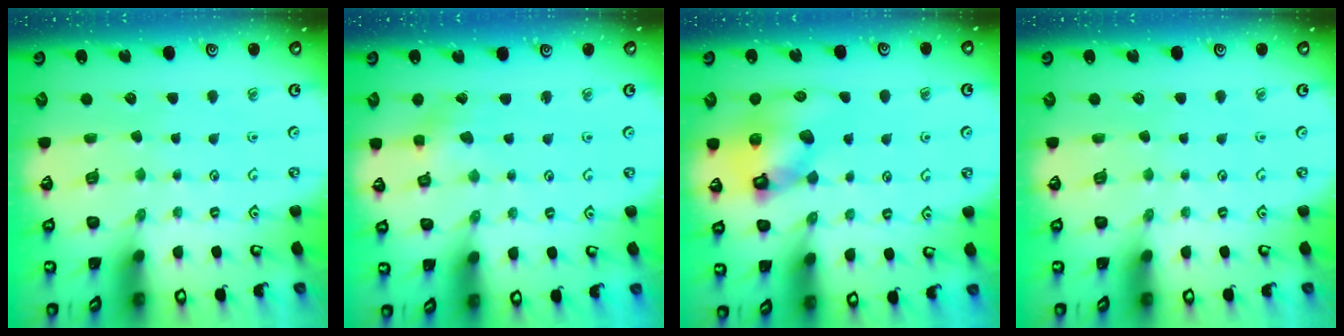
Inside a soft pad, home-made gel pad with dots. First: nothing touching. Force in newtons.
{"total": 2.2, "press": 2.2, "slide": 0.2}
{"total": 13.1, "press": 13.0, "slide": 1.7}
{"total": 0.0}